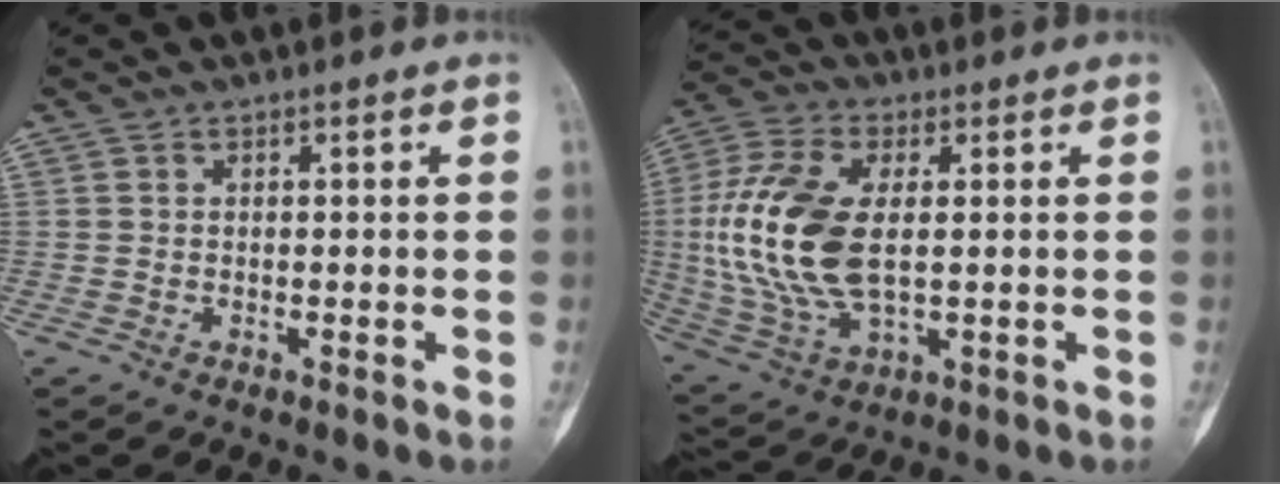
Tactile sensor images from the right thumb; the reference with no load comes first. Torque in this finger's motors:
{"motor_torque": [2.32, 2.31, 1.34, -1.43, 0.56]}